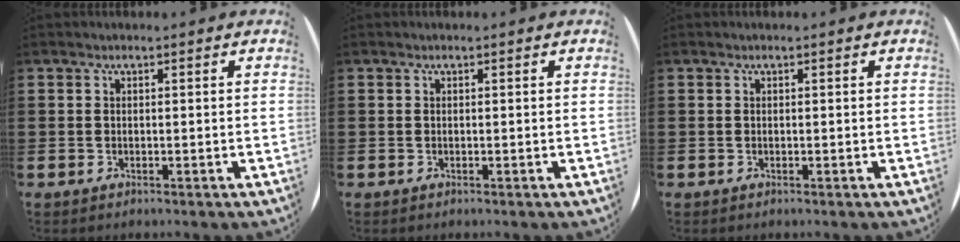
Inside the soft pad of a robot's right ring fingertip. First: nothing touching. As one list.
[{"total": 0.0}, {"total": 0.0}]